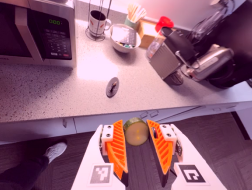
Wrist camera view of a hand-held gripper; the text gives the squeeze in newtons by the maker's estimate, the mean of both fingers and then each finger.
{"total": 8.2, "left": 7.6, "right": 8.7}